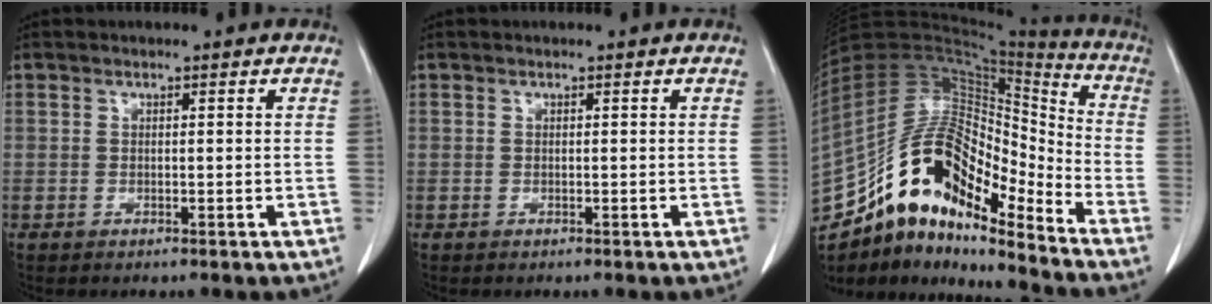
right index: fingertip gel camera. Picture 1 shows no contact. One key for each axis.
{"total": 0.0}
{"total": 19.3, "fx": -13.8, "fy": 6.0, "fz": 12.0, "tx": -0.206, "ty": 0.054, "tz": -0.238}